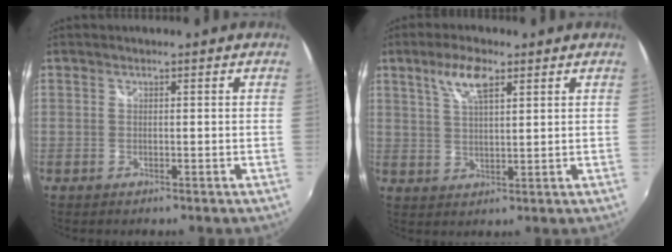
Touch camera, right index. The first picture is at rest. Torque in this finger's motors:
{"motor_torque": [0.24, -0.01, 0.24, 0.09]}